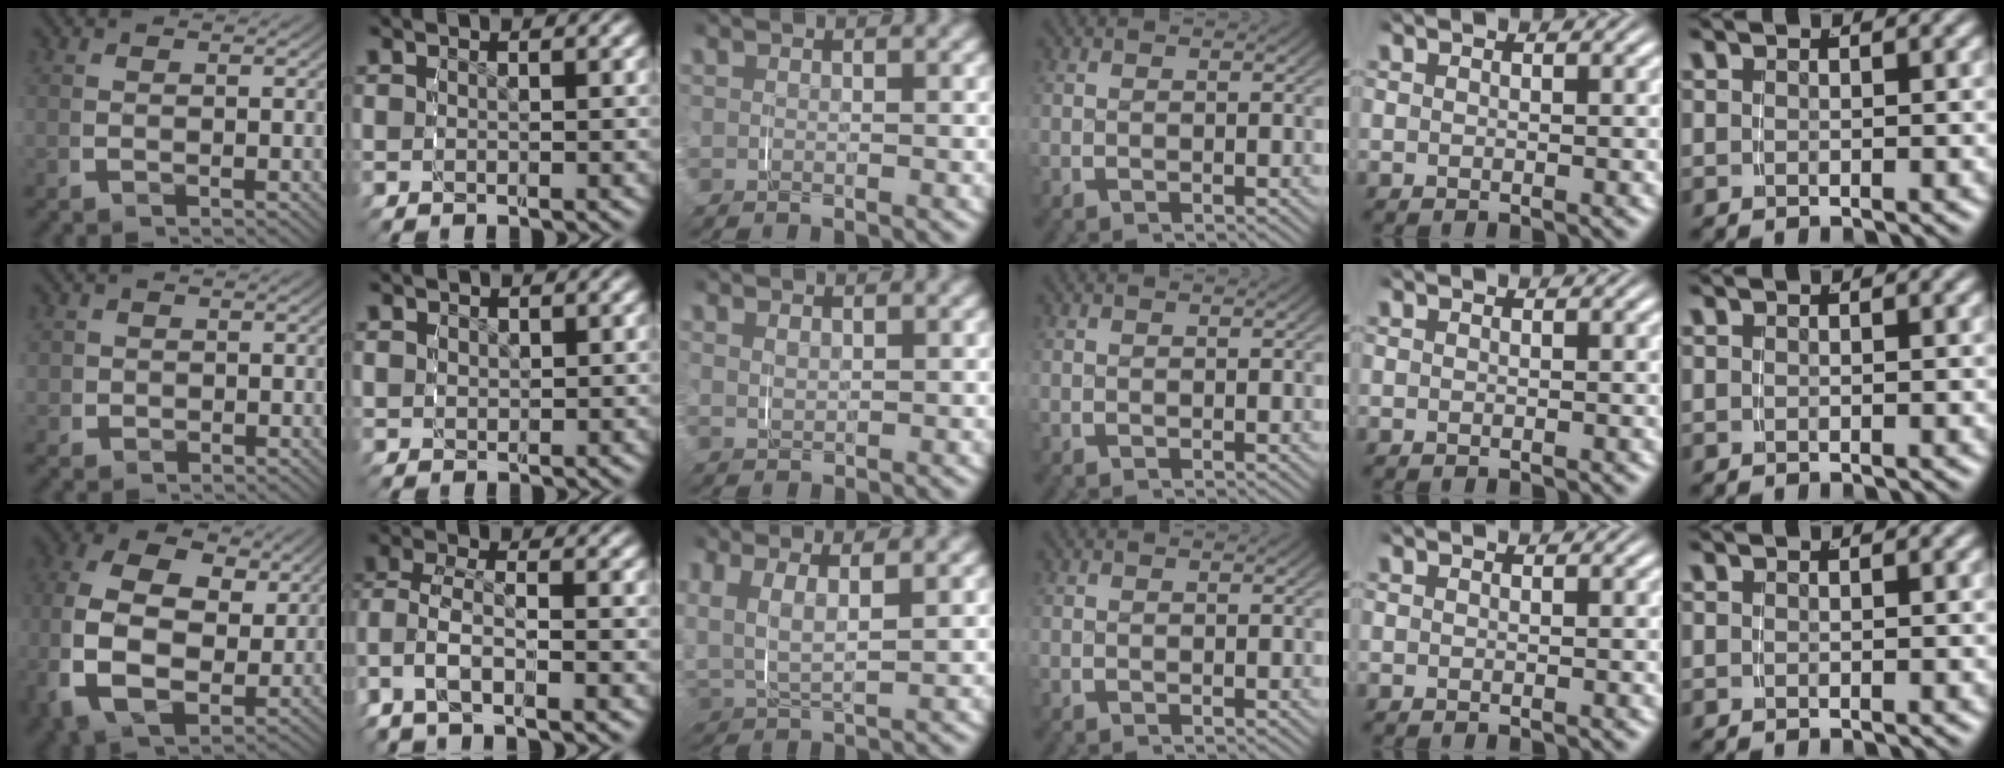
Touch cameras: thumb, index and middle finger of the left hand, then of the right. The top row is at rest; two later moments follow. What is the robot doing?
{"motion": "grasp_and_lifting", "object": "jacket"}